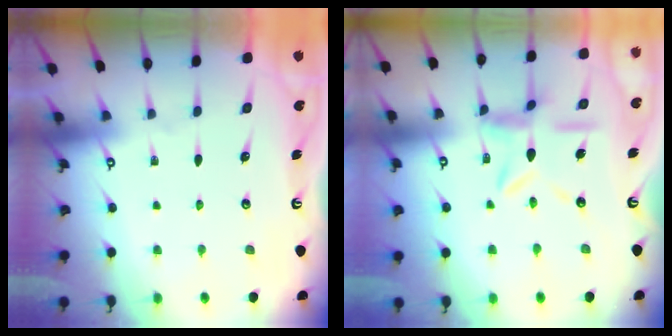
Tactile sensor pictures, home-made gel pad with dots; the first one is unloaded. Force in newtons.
{"total": 10.6, "press": 10.5, "slide": 0.9}